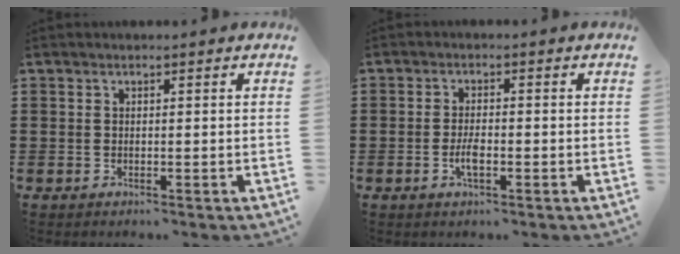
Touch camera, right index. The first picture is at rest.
{"total": 3.0, "force": [-1.1, 0.7, 2.7], "torque": [-0.056, -0.005, -0.021]}